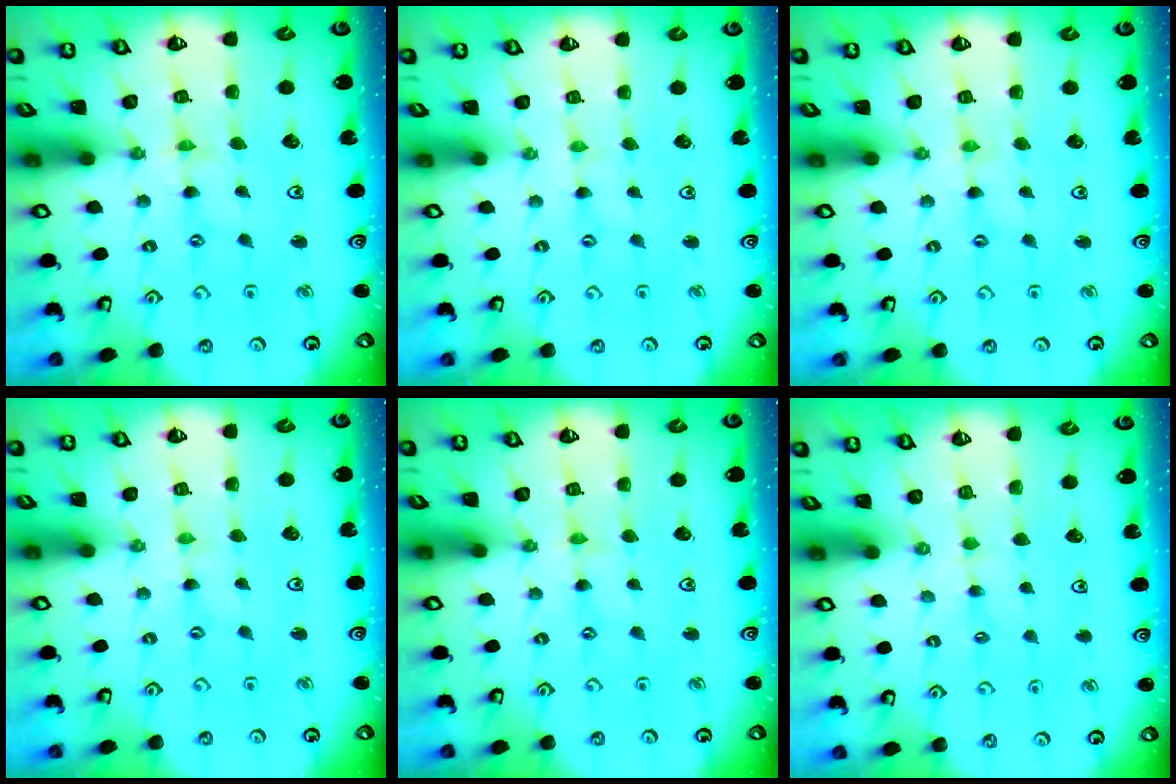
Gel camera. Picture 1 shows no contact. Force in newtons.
{"total": 0.7, "press": 0.7, "slide": 0.1}
{"total": 2.4, "press": 2.3, "slide": 0.4}
{"total": 0.0}
{"total": 1.9, "press": 1.8, "slide": 0.3}
{"total": 1.8, "press": 1.8, "slide": 0.4}